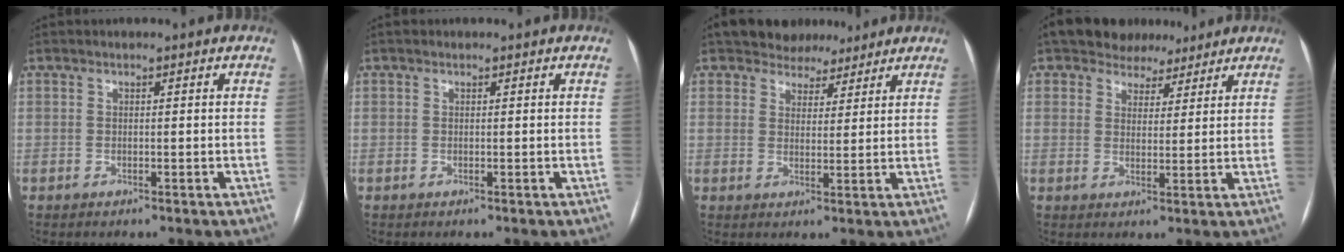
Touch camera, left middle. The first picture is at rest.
{"total": 0.0}
{"total": 5.5, "force": [4.6, 3.0, 0.2], "torque": [0.003, 0.002, 0.060]}
{"total": 7.1, "force": [5.8, 4.0, 0.8], "torque": [-0.002, 0.011, 0.082]}